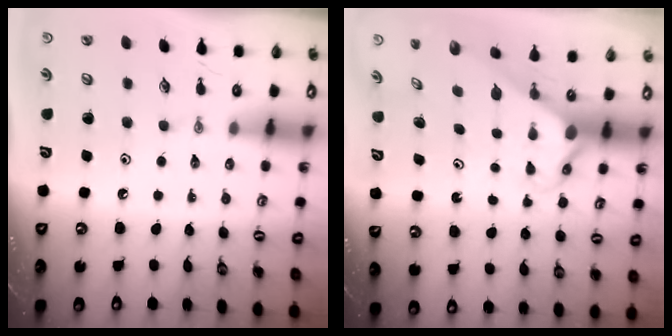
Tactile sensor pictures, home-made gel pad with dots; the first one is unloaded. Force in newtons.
{"total": 2.7, "press": 2.7, "slide": 0.2}